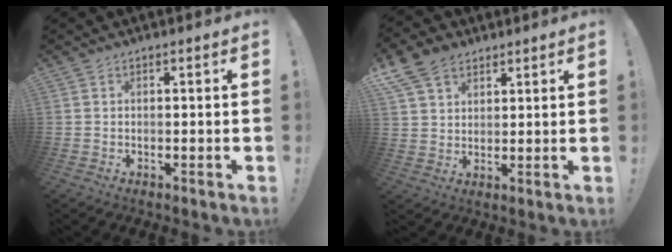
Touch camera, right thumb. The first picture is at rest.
{"total": 10.0, "force": [6.1, 6.7, 4.2], "torque": [-0.075, -0.024, 0.121]}